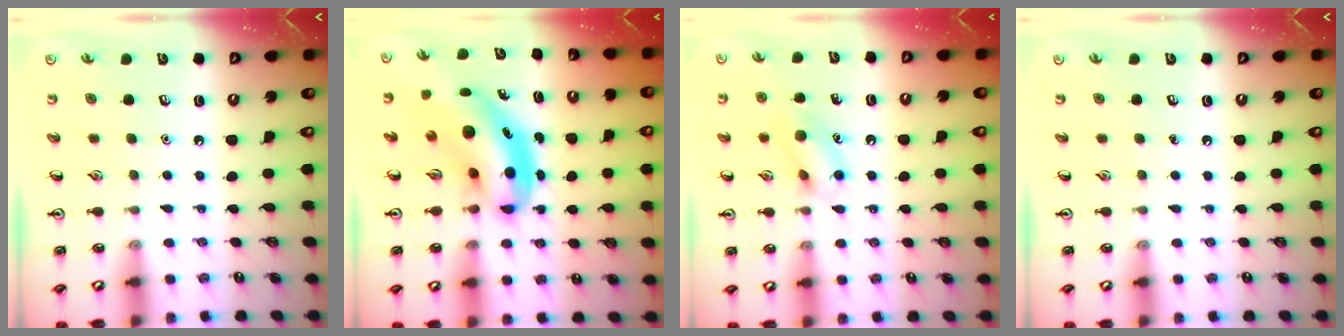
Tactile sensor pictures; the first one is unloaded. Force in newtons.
{"total": 7.7, "press": 7.6, "slide": 1.4}
{"total": 10.0, "press": 10.0, "slide": 0.9}
{"total": 0.0}